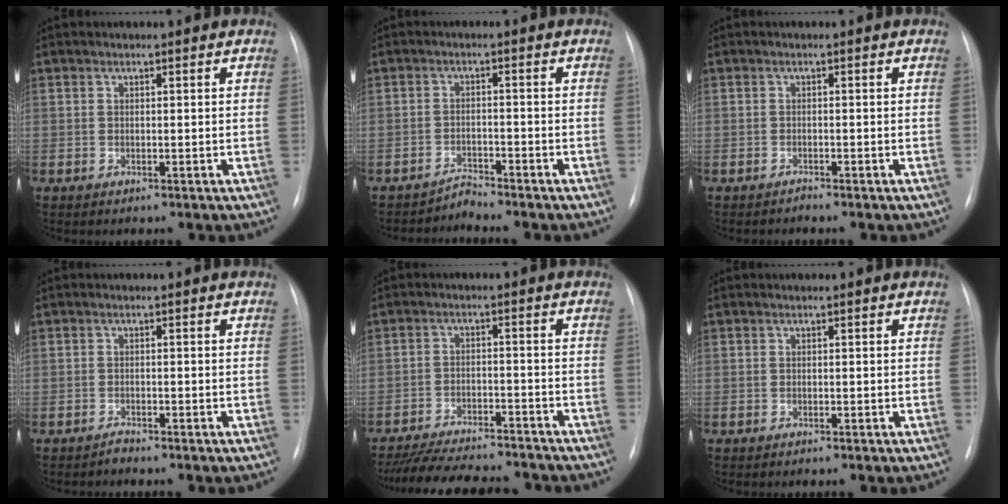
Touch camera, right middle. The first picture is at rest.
{"total": 2.3, "force": [-2.1, -0.5, -0.8], "torque": [0.025, -0.010, -0.035]}
{"total": 0.6, "force": [-0.6, -0.1, -0.1], "torque": [0.001, -0.003, -0.009]}
{"total": 0.9, "force": [-0.8, 0.0, -0.1], "torque": [0.005, -0.003, -0.014]}
{"total": 15.9, "force": [-14.5, 2.7, 6.1], "torque": [-0.119, -0.013, -0.210]}
{"total": 0.0}